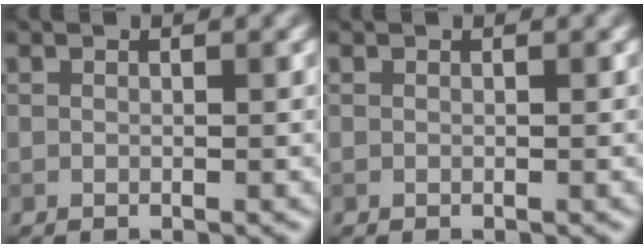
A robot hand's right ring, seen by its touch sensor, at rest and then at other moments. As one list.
[{"total": 0.0}]